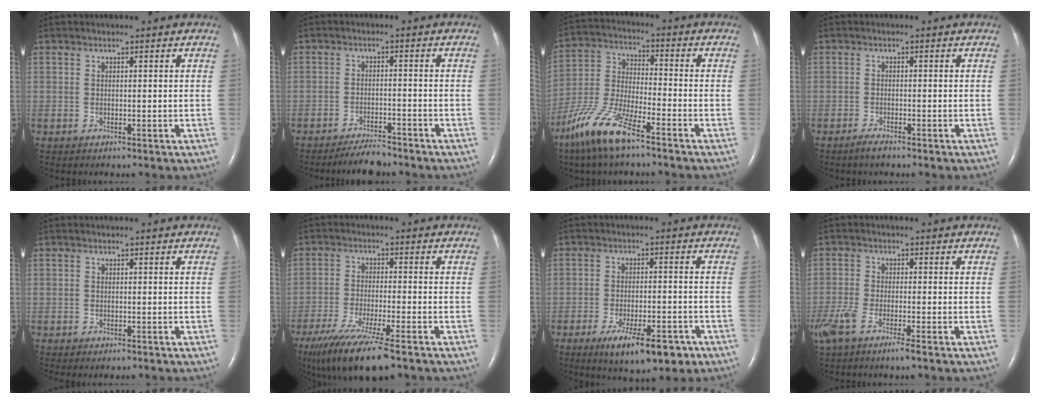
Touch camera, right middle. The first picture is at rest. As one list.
[{"total": 4.4, "force": [-4.1, 0.7, 1.5], "torque": [-0.032, -0.012, -0.072]}, {"total": 11.8, "force": [-8.1, 2.3, 8.3], "torque": [-0.192, -0.018, -0.161]}, {"total": 1.5, "force": [-1.3, 0.1, 0.8], "torque": [-0.024, -0.004, -0.024]}, {"total": 1.1, "force": [-0.9, 0.3, 0.5], "torque": [-0.009, -0.002, -0.009]}, {"total": 13.8, "force": [-10.0, 1.3, 9.5], "torque": [-0.184, -0.040, -0.171]}, {"total": 10.4, "force": [-6.4, 3.6, 7.3], "torque": [-0.110, -0.007, -0.094]}, {"total": 6.6, "force": [-4.5, 0.7, 4.8], "torque": [-0.097, -0.015, -0.080]}]